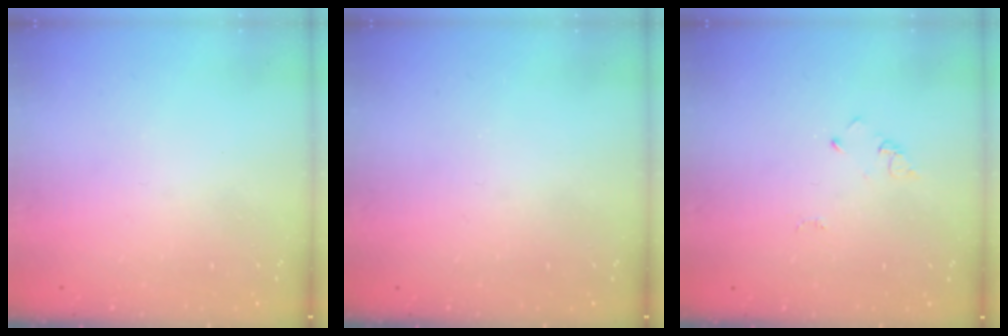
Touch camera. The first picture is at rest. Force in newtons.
{"total": 0.0}
{"total": 2.9, "press": 2.9, "slide": 0.3}